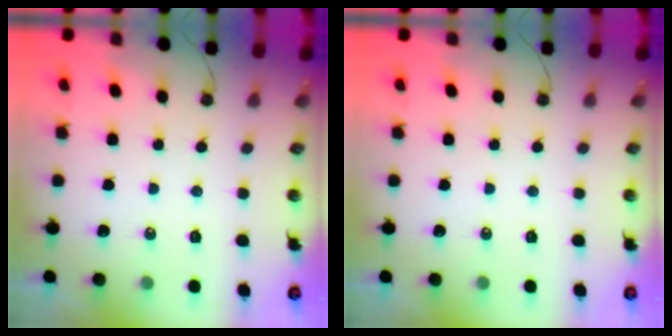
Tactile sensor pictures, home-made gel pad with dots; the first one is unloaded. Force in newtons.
{"total": 0.0}